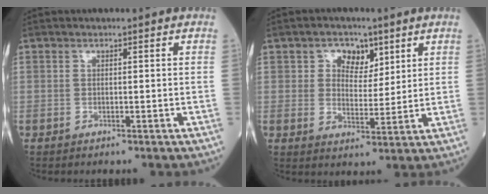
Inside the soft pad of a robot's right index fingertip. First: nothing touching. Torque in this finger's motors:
{"motor_torque": [0.51, 0.50, 0.06, 0.02]}